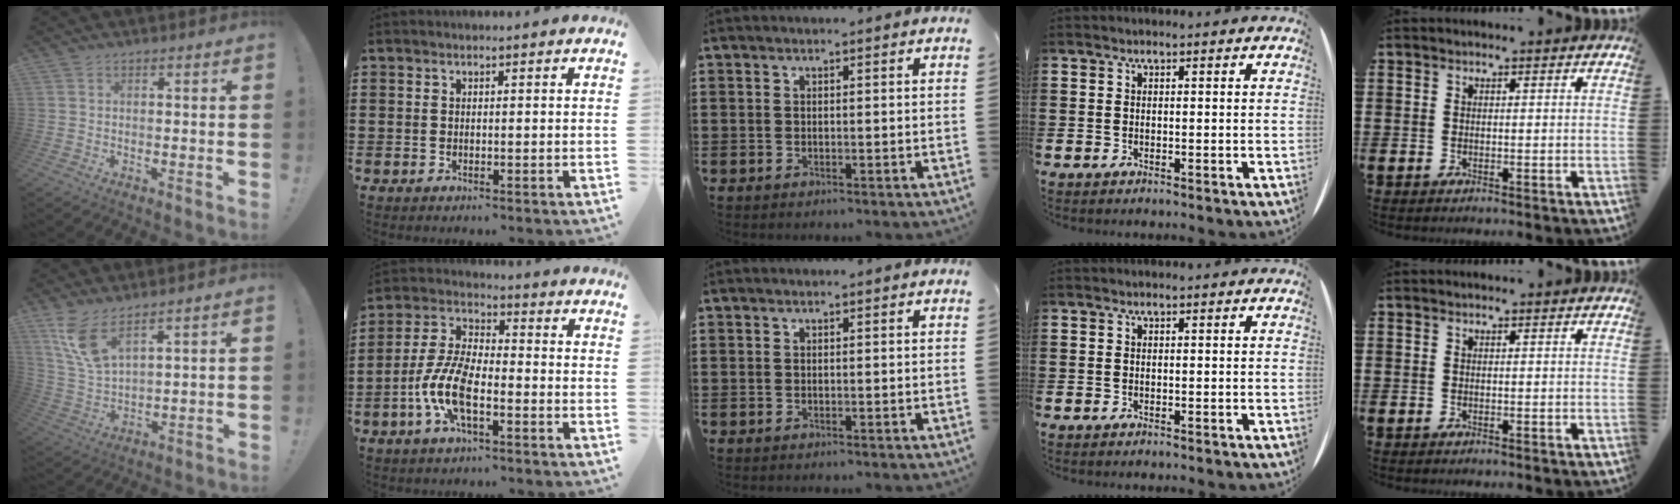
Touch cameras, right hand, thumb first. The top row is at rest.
{"thumb": {"total": 9.9, "force": [6.6, 3.4, 6.5], "torque": [-0.136, -0.029, 0.127]}, "index": {"total": 9.1, "force": [-3.3, 3.6, 7.7], "torque": [-0.190, -0.013, -0.069]}}